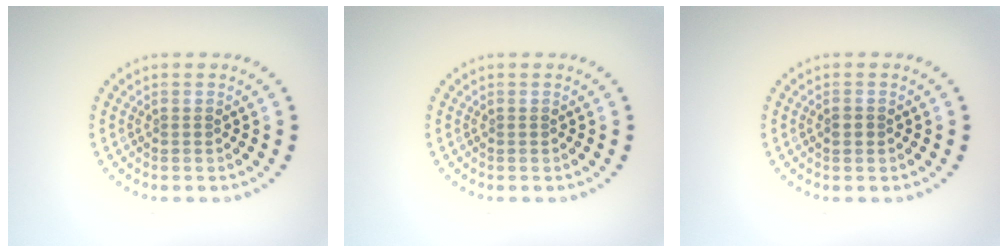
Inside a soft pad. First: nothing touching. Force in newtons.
{"total": 0.0}
{"total": 1.2, "press": 1.2, "slide": 0.2}